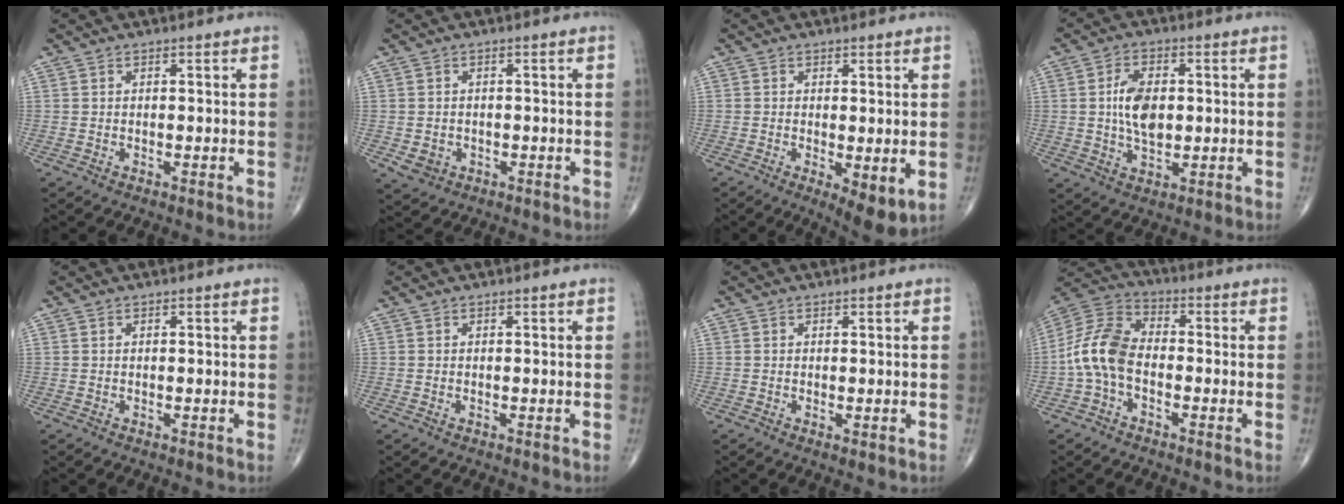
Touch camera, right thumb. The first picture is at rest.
{"total": 2.7, "force": [-0.7, 2.3, 1.1], "torque": [-0.011, 0.000, -0.004]}
{"total": 6.3, "force": [-1.2, 2.3, 5.8], "torque": [-0.086, -0.021, -0.014]}
{"total": 8.2, "force": [0.6, 4.9, 6.6], "torque": [-0.110, 0.000, 0.013]}
{"total": 0.0}
{"total": 0.0}
{"total": 0.9, "force": [-0.1, 0.4, 0.8], "torque": [-0.017, -0.005, -0.001]}
{"total": 10.9, "force": [-2.2, 6.9, 8.2], "torque": [-0.162, 0.034, -0.057]}